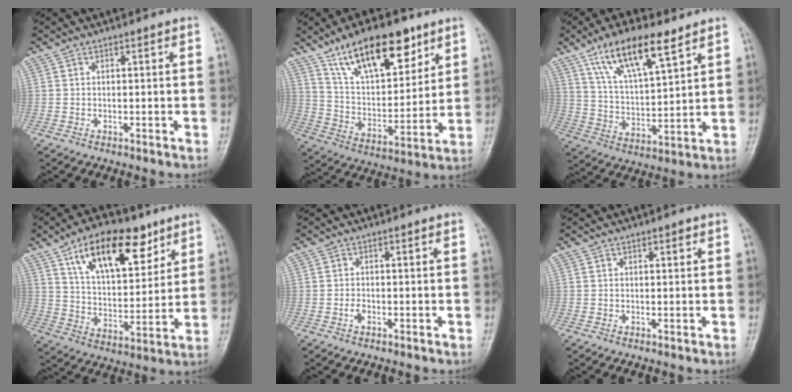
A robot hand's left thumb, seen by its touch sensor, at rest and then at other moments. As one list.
[{"total": 19.0, "force": [11.8, 8.3, 12.3], "torque": [-0.155, -0.050, 0.212]}, {"total": 14.9, "force": [9.0, 5.0, 10.7], "torque": [-0.170, -0.031, 0.168]}, {"total": 18.0, "force": [10.0, 8.7, 12.1], "torque": [-0.154, -0.039, 0.172]}, {"total": 1.2, "force": [-0.5, 0.8, 0.8], "torque": [-0.012, 0.001, -0.012]}, {"total": 1.1, "force": [0.6, 0.5, 0.7], "torque": [-0.001, -0.001, 0.007]}]